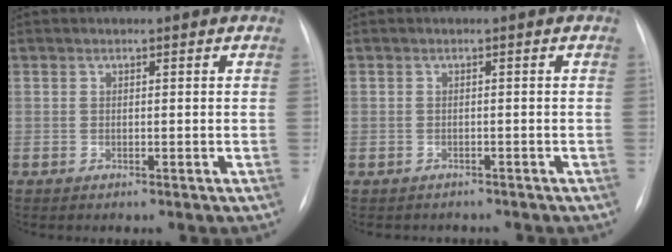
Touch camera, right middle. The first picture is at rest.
{"total": 2.5, "force": [-2.1, 1.3, -0.1], "torque": [-0.007, 0.002, -0.032]}